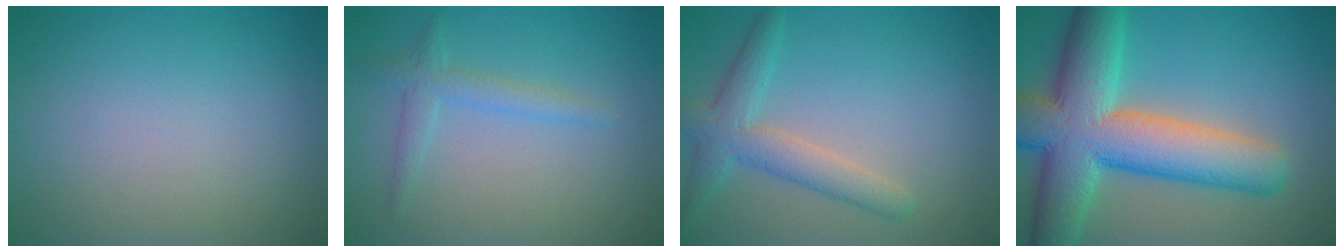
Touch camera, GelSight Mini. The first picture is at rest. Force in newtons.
{"total": 2.0, "press": 2.0, "slide": 0.1}
{"total": 3.8, "press": 3.8, "slide": 0.1}
{"total": 12.5, "press": 12.5, "slide": 0.6}